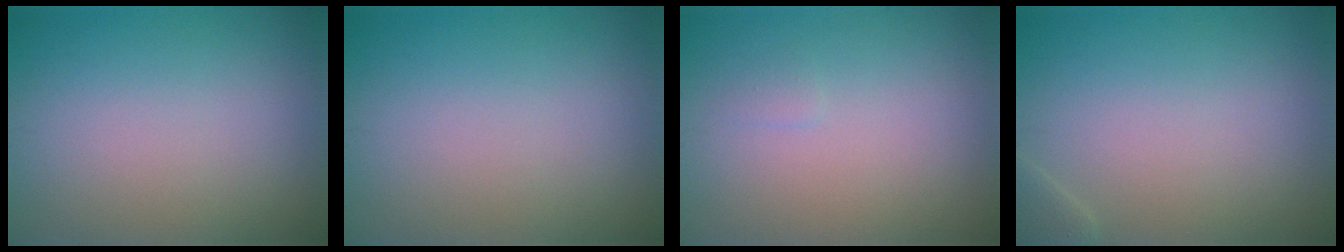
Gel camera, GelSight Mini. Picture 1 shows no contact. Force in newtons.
{"total": 0.0}
{"total": 0.5, "press": 0.5, "slide": 0.1}
{"total": 1.1, "press": 1.1, "slide": 0.1}